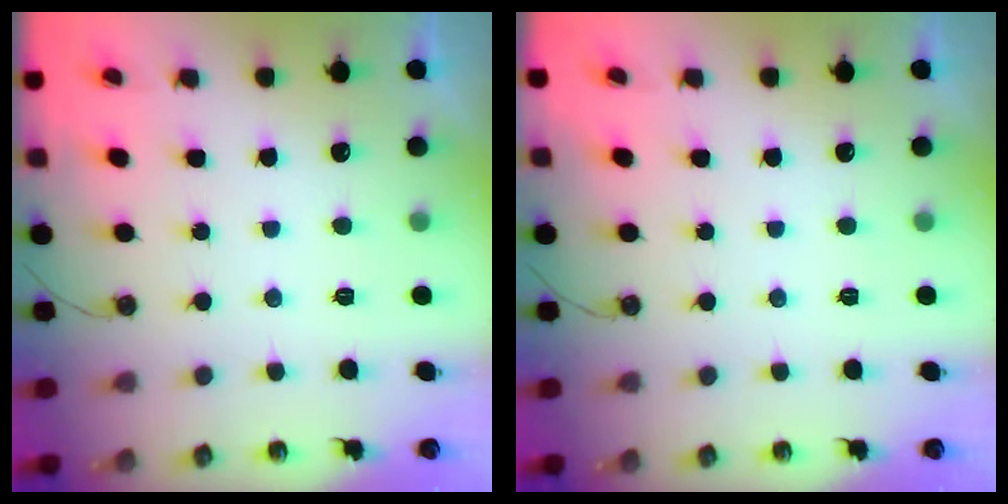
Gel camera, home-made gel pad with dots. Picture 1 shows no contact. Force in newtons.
{"total": 0.0}